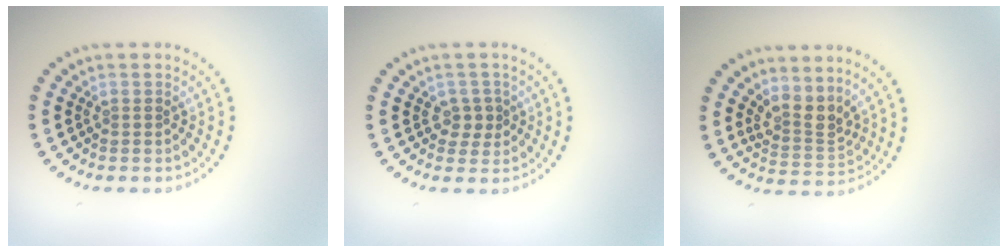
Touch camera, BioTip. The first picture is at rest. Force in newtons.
{"total": 1.9, "press": 1.7, "slide": 0.7}
{"total": 2.9, "press": 2.1, "slide": 2.0}